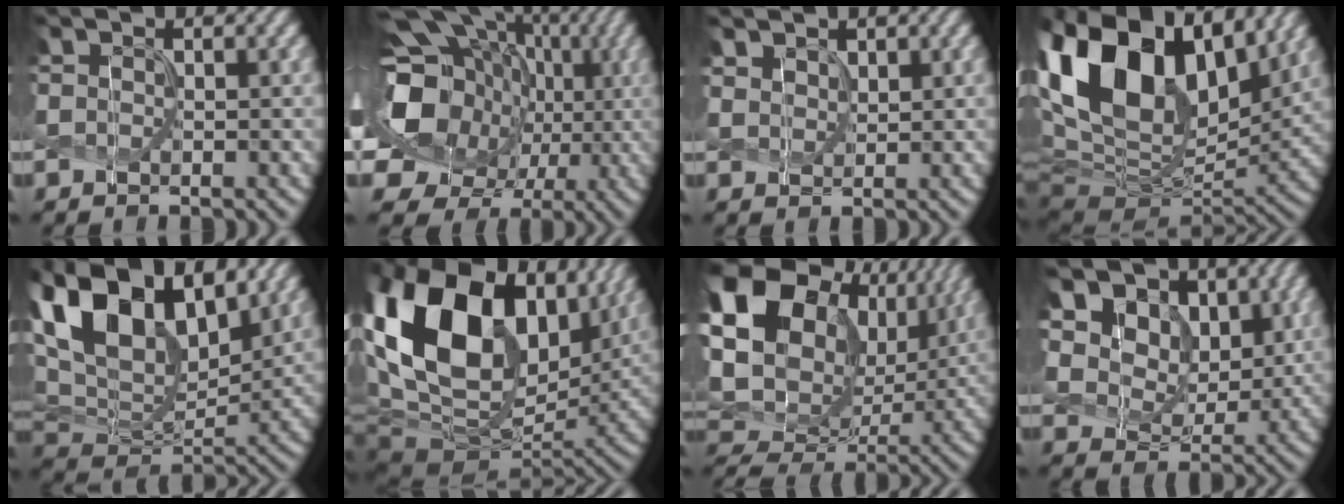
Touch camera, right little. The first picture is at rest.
{"total": 16.5, "force": [0.7, 13.4, 9.6], "torque": [-0.173, -0.011, -0.009]}
{"total": 1.9, "force": [1.6, 1.0, 0.4], "torque": [-0.017, -0.005, 0.038]}
{"total": 18.2, "force": [7.5, 10.9, 12.5], "torque": [-0.264, 0.042, 0.130]}
{"total": 16.0, "force": [7.5, 9.2, 10.6], "torque": [-0.212, 0.030, 0.122]}
{"total": 20.5, "force": [6.5, 13.8, 13.6], "torque": [-0.297, 0.016, 0.126]}
{"total": 22.8, "force": [8.7, 16.8, 12.6], "torque": [-0.305, 0.043, 0.146]}
{"total": 13.8, "force": [6.7, 10.0, 6.7], "torque": [-0.156, 0.020, 0.129]}